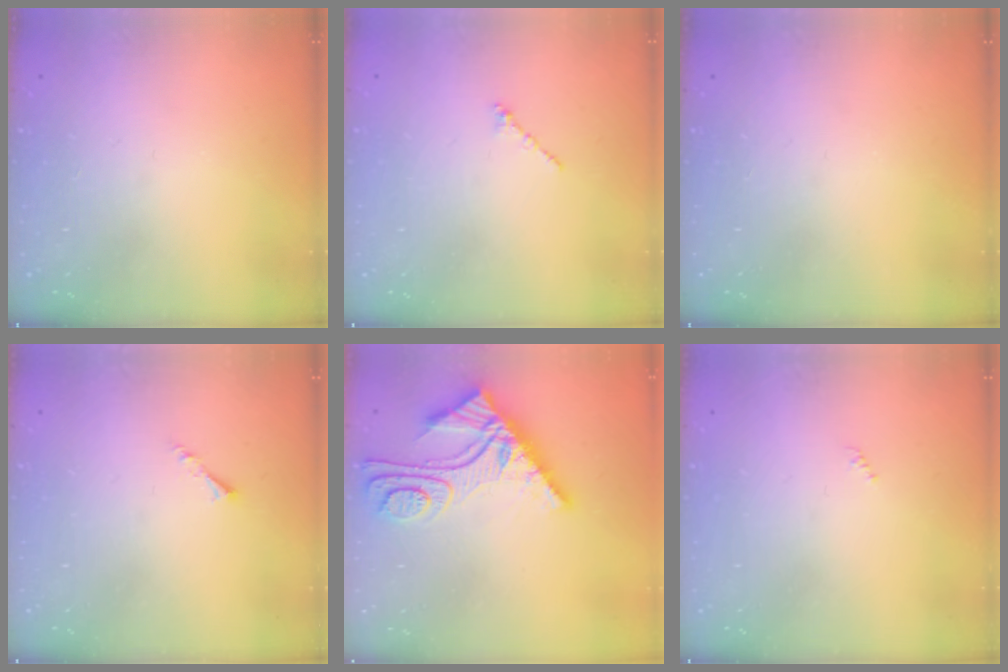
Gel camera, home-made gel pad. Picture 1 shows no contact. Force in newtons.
{"total": 1.2, "press": 1.1, "slide": 0.5}
{"total": 0.0}
{"total": 1.1, "press": 1.0, "slide": 0.3}
{"total": 11.6, "press": 11.6, "slide": 1.1}
{"total": 0.0}